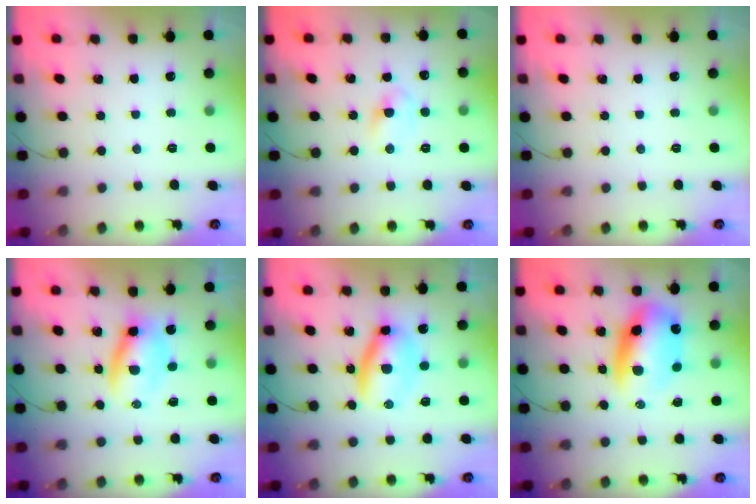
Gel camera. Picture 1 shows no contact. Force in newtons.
{"total": 4.4, "press": 4.2, "slide": 1.5}
{"total": 0.0}
{"total": 5.7, "press": 5.6, "slide": 1.2}
{"total": 6.7, "press": 6.5, "slide": 1.7}
{"total": 11.8, "press": 11.5, "slide": 2.8}